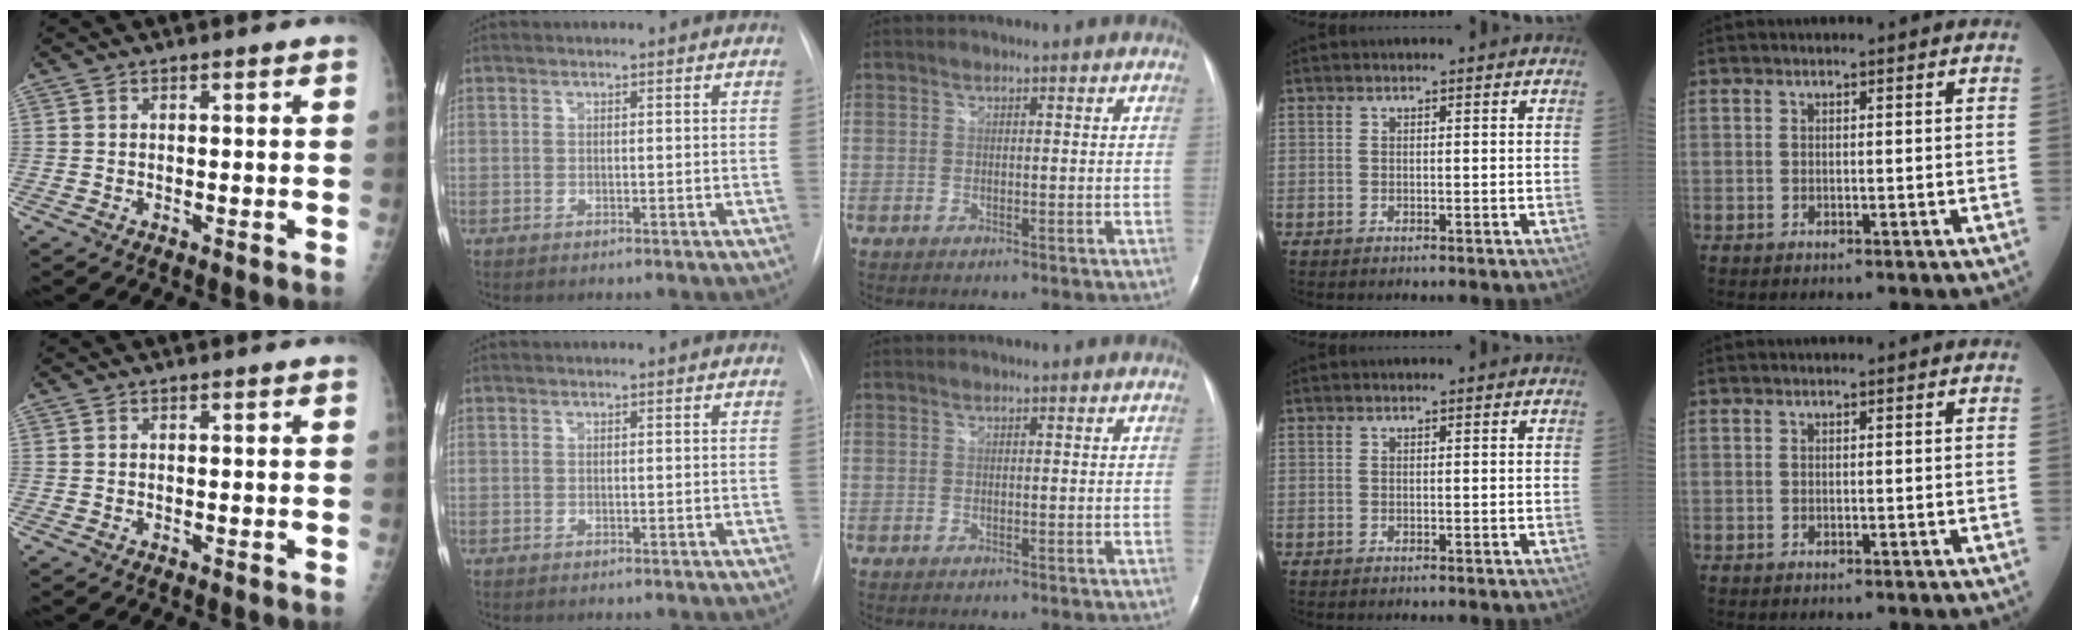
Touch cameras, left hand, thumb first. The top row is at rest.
{}